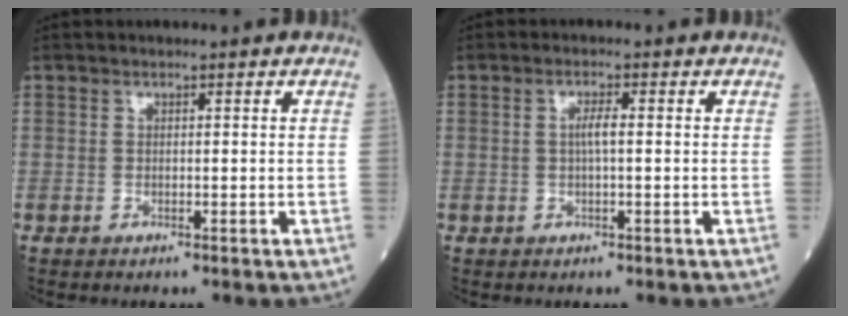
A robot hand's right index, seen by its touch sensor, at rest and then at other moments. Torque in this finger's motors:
{"motor_torque": [0.36, 0.09, 0.25, 0.06]}